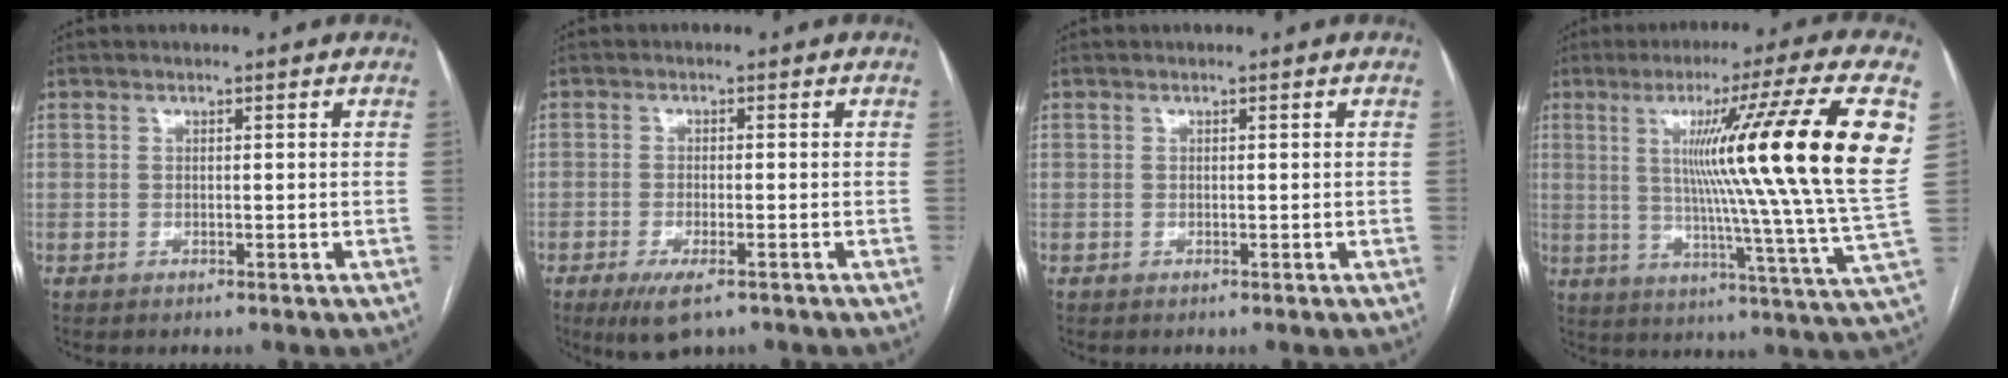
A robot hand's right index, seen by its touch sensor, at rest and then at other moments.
{"total": 5.4, "force": [-3.4, 1.4, 4.0], "torque": [-0.072, -0.012, -0.051]}
{"total": 0.0}
{"total": 24.2, "force": [6.2, -2.4, 23.3], "torque": [-0.308, 0.002, 0.079]}